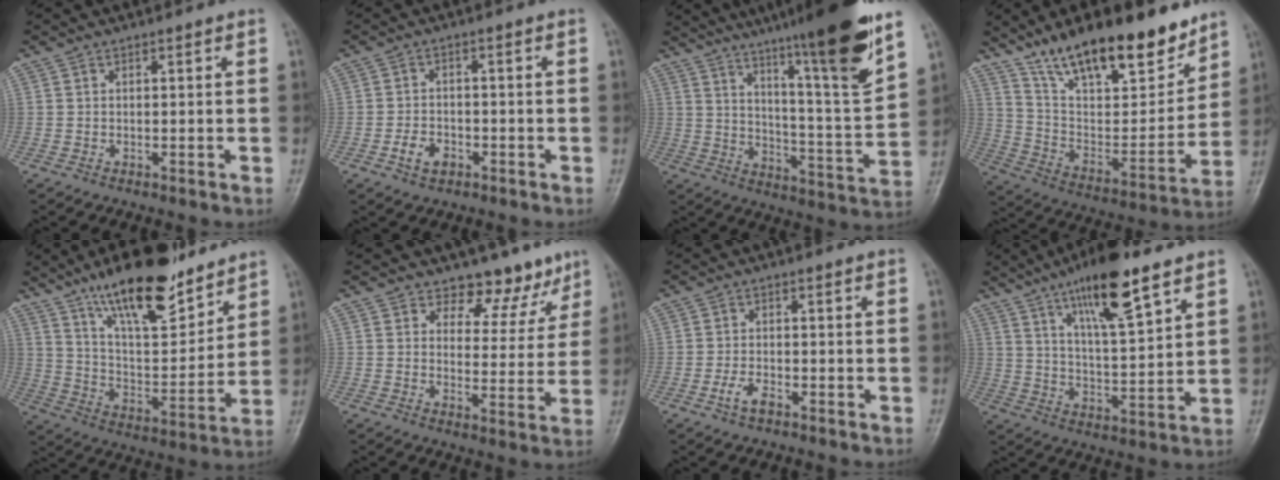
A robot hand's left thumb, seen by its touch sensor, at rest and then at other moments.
{"total": 4.2, "force": [-1.9, 2.8, 2.4], "torque": [-0.036, 0.014, -0.033]}
{"total": 22.7, "force": [15.5, 1.2, 16.5], "torque": [-0.227, -0.065, 0.239]}
{"total": 23.8, "force": [17.0, 8.5, 14.4], "torque": [-0.187, -0.071, 0.289]}
{"total": 20.0, "force": [14.2, 6.8, 12.4], "torque": [-0.165, -0.075, 0.245]}
{"total": 8.8, "force": [7.1, 5.0, 1.7], "torque": [0.018, -0.049, 0.087]}
{"total": 3.2, "force": [-1.7, 1.5, 2.2], "torque": [-0.046, 0.011, -0.033]}
{"total": 15.7, "force": [9.5, 3.7, 12.0], "torque": [-0.189, -0.042, 0.166]}